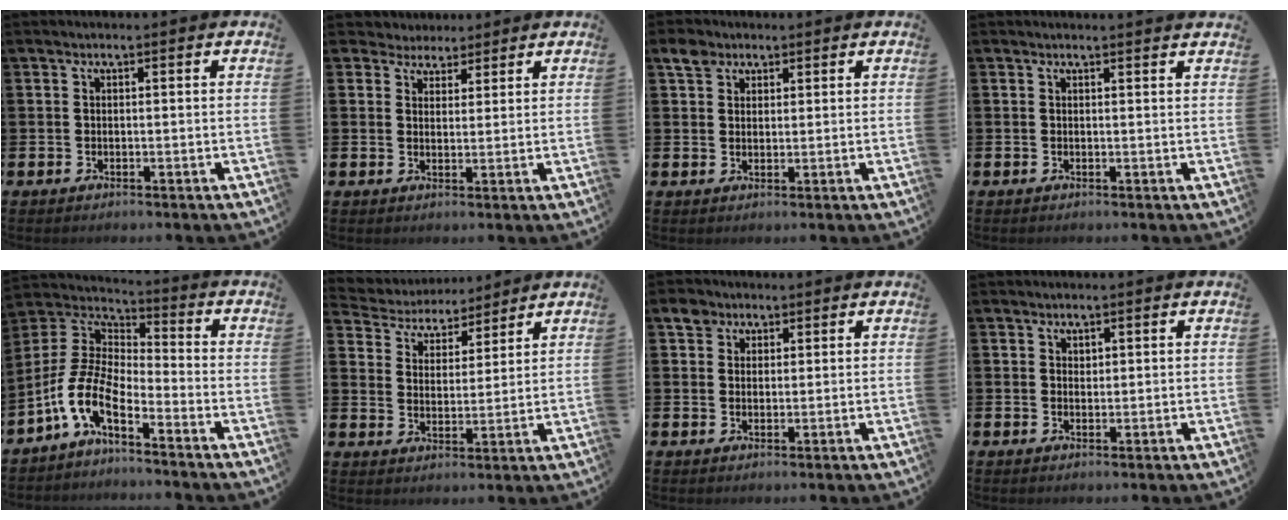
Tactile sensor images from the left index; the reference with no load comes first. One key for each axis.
{"total": 3.7, "fx": 3.2, "fy": 1.7, "fz": -0.5, "tx": -0.008, "ty": -0.014, "tz": 0.057}
{"total": 3.4, "fx": 2.5, "fy": 2.2, "fz": 0.8, "tx": -0.008, "ty": 0.002, "tz": 0.043}
{"total": 0.8, "fx": 0.8, "fy": -0.2, "fz": 0.0, "tx": 0.006, "ty": -0.003, "tz": 0.014}
{"total": 8.8, "fx": -5.6, "fy": 3.1, "fz": 6.1, "tx": -0.161, "ty": -0.013, "tz": -0.119}
{"total": 4.7, "fx": 4.5, "fy": 1.4, "fz": -0.2, "tx": -0.028, "ty": -0.031, "tz": 0.077}
{"total": 3.2, "fx": 2.2, "fy": 2.2, "fz": 0.3, "tx": -0.001, "ty": 0.004, "tz": 0.038}
{"total": 1.2, "fx": 1.0, "fy": 0.5, "fz": 0.0, "tx": 0.007, "ty": -0.001, "tz": 0.019}